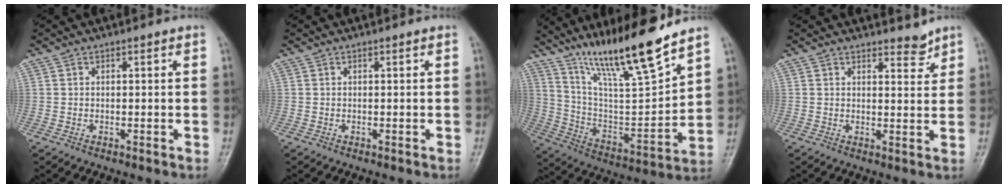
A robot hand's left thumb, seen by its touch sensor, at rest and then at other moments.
{"total": 0.0}
{"total": 19.9, "force": [14.7, 2.8, 13.1], "torque": [-0.197, -0.075, 0.268]}
{"total": 2.9, "force": [2.6, 1.0, 0.8], "torque": [0.002, -0.023, 0.038]}